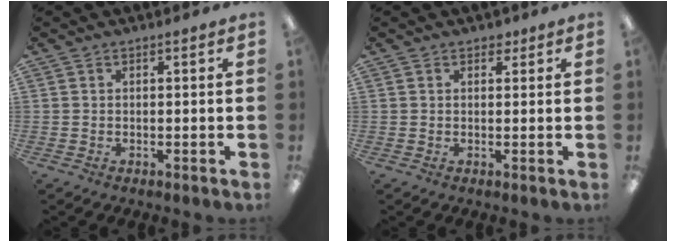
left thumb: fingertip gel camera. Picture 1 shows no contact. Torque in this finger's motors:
{"motor_torque": [0.17, -0.08, 0.21, -0.06, 0.00]}